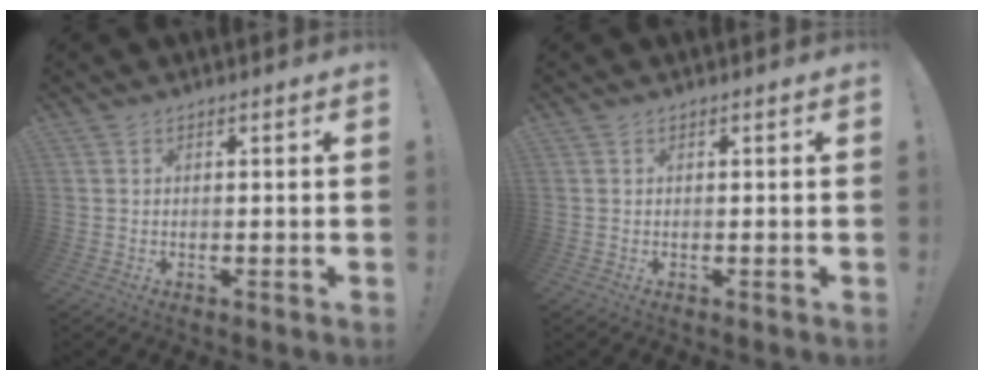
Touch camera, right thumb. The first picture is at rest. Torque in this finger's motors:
{"motor_torque": [-0.09, 0.10, -0.12, 0.10, 0.01]}